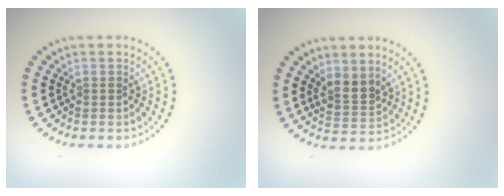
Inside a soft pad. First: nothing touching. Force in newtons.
{"total": 2.4, "press": 2.1, "slide": 1.2}